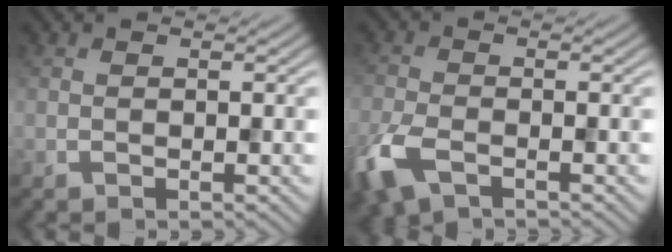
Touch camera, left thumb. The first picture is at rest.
{"total": 6.5, "force": [-3.7, 3.1, 4.4], "torque": [-0.111, -0.017, -0.082]}